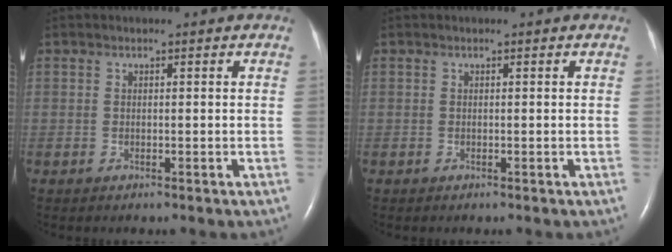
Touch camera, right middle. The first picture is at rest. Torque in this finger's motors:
{"motor_torque": [0.00, 0.01, 0.00, 0.00]}